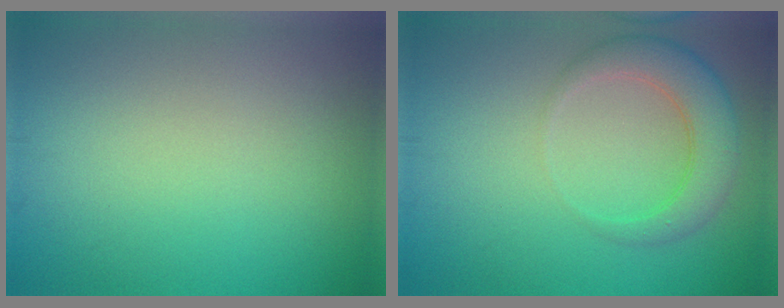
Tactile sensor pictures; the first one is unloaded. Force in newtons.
{"total": 4.2, "press": 4.2, "slide": 0.5}